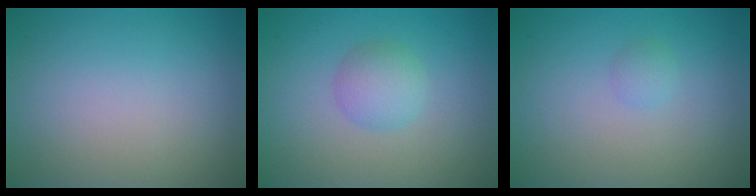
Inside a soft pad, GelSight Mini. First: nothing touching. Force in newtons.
{"total": 2.3, "press": 2.3, "slide": 0.1}
{"total": 0.8, "press": 0.8, "slide": 0.0}